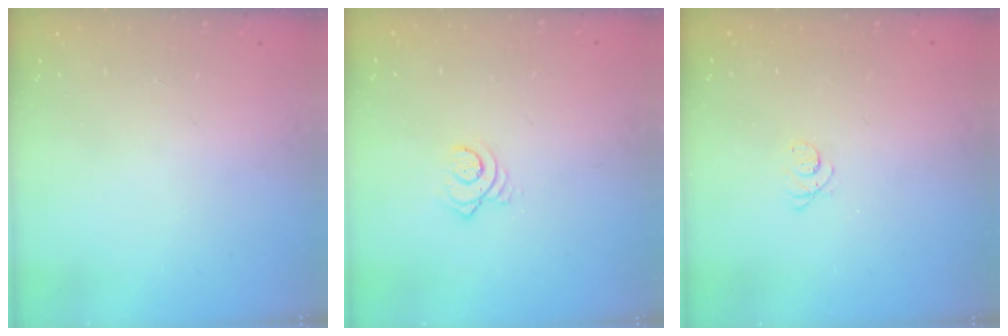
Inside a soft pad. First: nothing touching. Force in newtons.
{"total": 3.4, "press": 3.4, "slide": 0.2}
{"total": 2.3, "press": 2.3, "slide": 0.3}